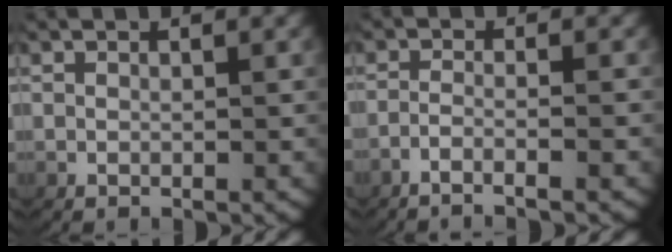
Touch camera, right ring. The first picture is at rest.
{"total": 2.8, "force": [-2.2, 0.1, 1.7], "torque": [-0.047, -0.010, -0.036]}